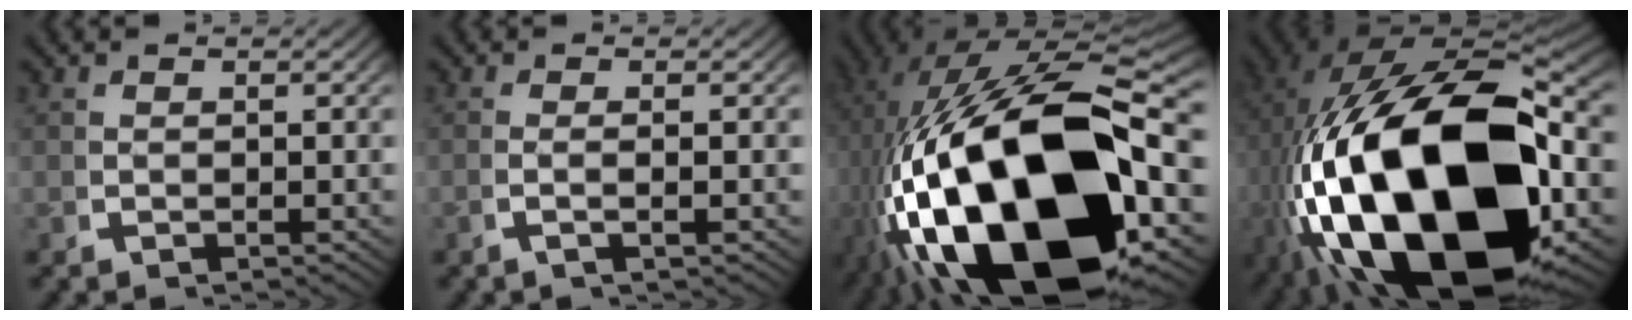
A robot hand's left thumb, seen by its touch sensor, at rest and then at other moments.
{"total": 1.6, "force": [-0.3, -0.2, 1.6], "torque": [-0.038, -0.003, -0.006]}
{"total": 30.7, "force": [-3.7, 16.2, 25.8], "torque": [-0.492, -0.070, -0.022]}
{"total": 34.6, "force": [-3.8, 19.9, 28.0], "torque": [-0.531, -0.100, -0.008]}